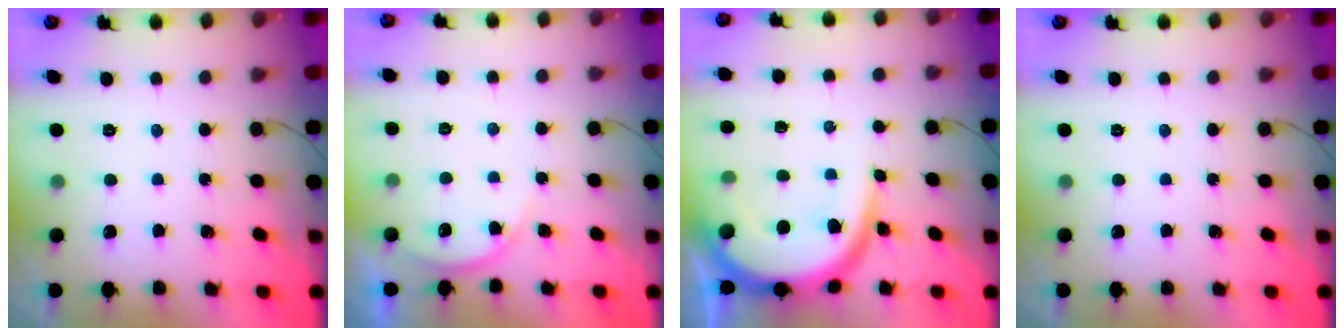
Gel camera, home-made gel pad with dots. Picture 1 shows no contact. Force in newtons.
{"total": 3.6, "press": 3.4, "slide": 1.2}
{"total": 11.9, "press": 11.9, "slide": 1.0}
{"total": 0.0}